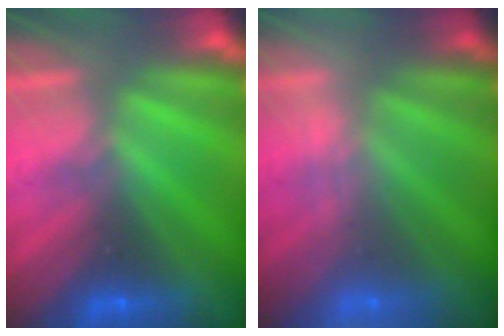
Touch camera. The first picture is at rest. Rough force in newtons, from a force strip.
{"total": 1.9}